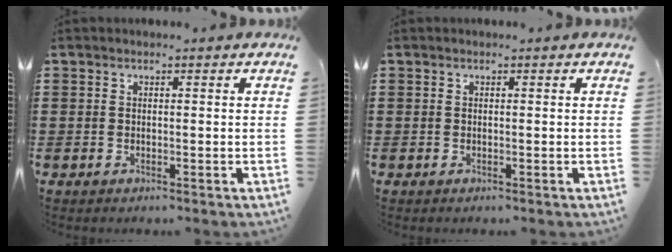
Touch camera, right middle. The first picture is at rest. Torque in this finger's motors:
{"motor_torque": [-0.01, 0.01, 0.00, 0.00]}